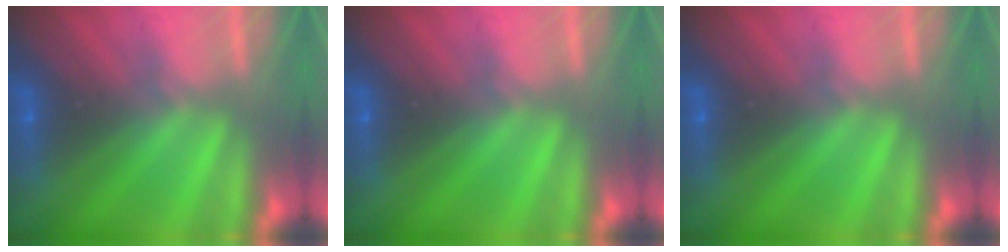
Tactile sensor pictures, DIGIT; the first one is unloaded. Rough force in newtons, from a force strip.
{"total": 0.0}
{"total": 0.0}